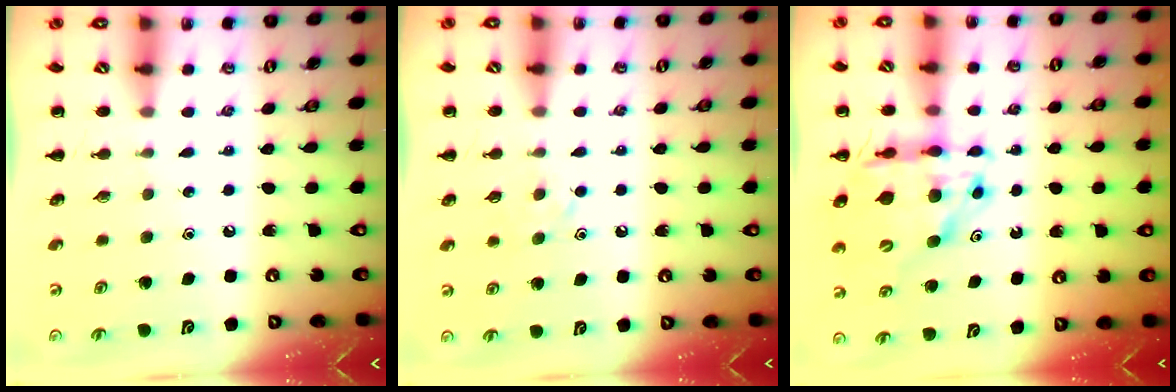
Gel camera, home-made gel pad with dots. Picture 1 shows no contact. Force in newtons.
{"total": 5.6, "press": 5.3, "slide": 1.8}
{"total": 15.0, "press": 14.4, "slide": 4.1}